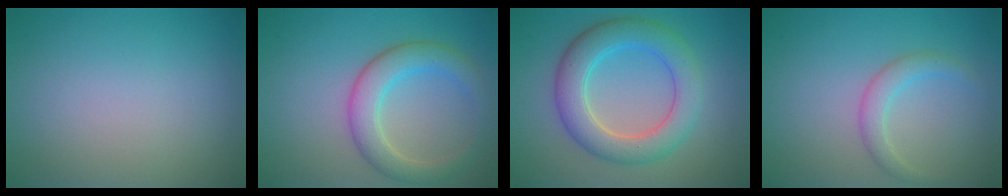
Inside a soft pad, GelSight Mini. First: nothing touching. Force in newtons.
{"total": 4.4, "press": 4.4, "slide": 0.4}
{"total": 6.1, "press": 6.1, "slide": 0.3}
{"total": 2.0, "press": 2.0, "slide": 0.2}